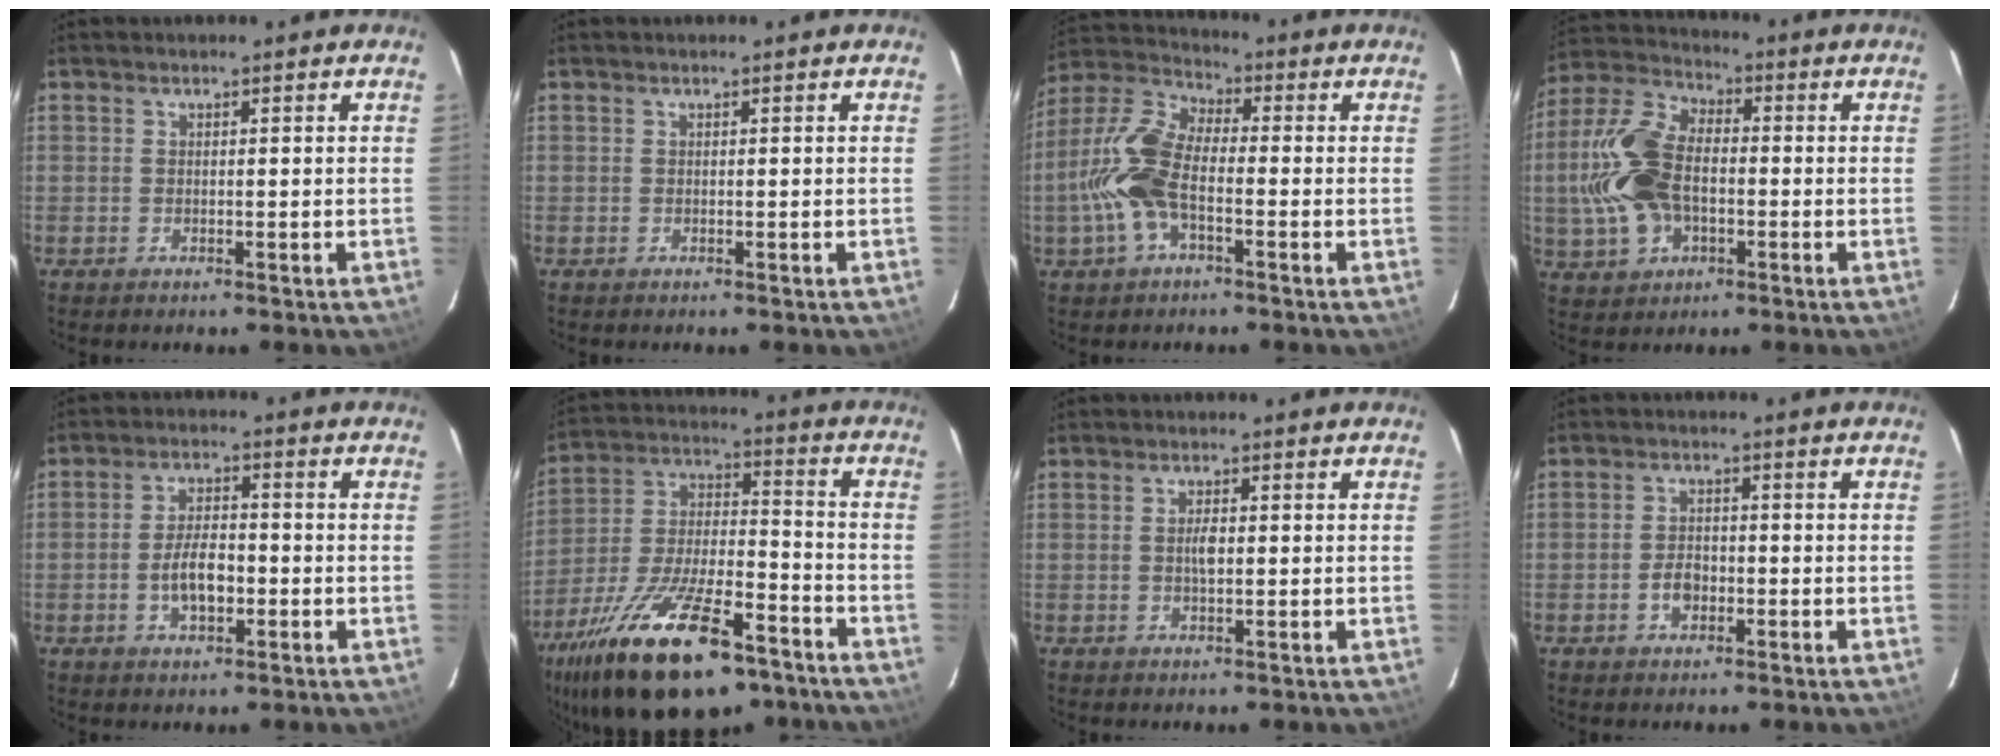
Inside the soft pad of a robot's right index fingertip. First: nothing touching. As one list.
[{"total": 0.0}, {"total": 11.8, "force": [-3.0, 5.3, 10.1], "torque": [-0.227, 0.012, -0.065]}, {"total": 15.2, "force": [-1.9, 9.6, 11.6], "torque": [-0.271, 0.017, -0.033]}, {"total": 6.4, "force": [-1.9, 3.0, 5.3], "torque": [-0.104, 0.003, -0.029]}, {"total": 27.2, "force": [-17.2, 10.5, 18.2], "torque": [-0.346, -0.023, -0.273]}, {"total": 2.2, "force": [-0.1, 0.9, 1.9], "torque": [-0.036, 0.002, -0.002]}, {"total": 3.7, "force": [-1.5, 2.4, 2.3], "torque": [-0.047, 0.004, -0.025]}]